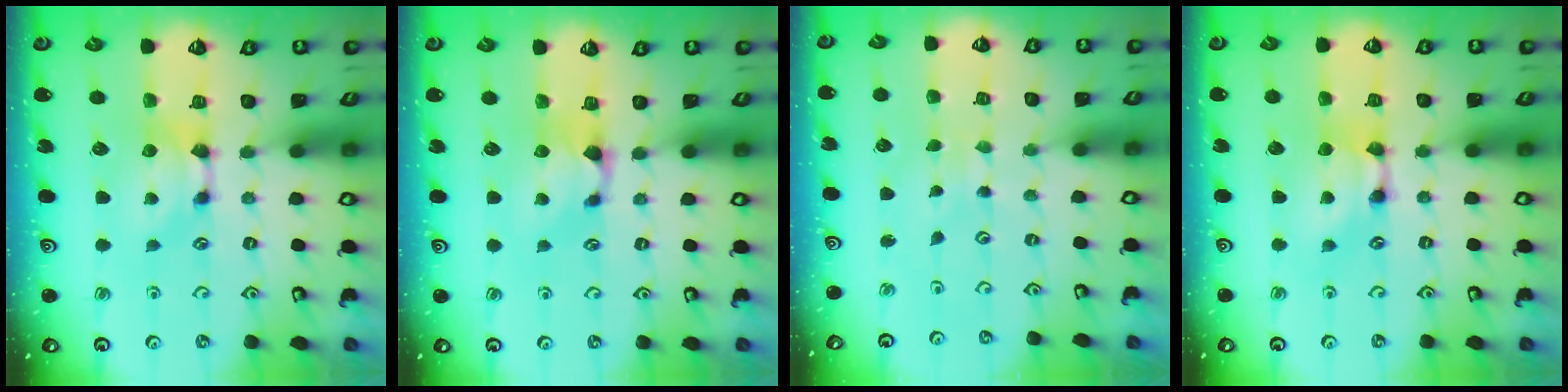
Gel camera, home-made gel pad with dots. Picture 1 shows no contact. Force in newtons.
{"total": 1.1, "press": 0.8, "slide": 0.7}
{"total": 4.5, "press": 4.5, "slide": 0.3}
{"total": 2.1, "press": 2.1, "slide": 0.1}